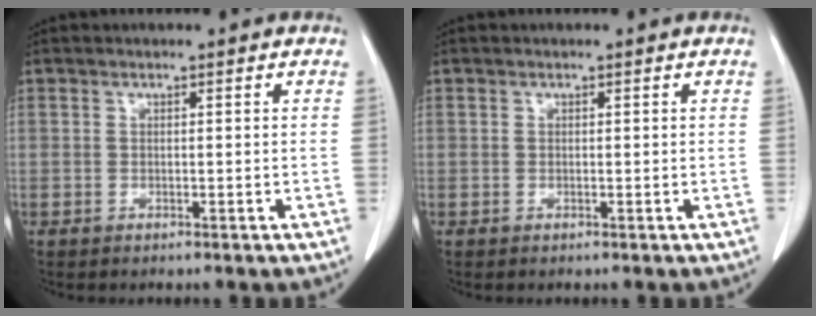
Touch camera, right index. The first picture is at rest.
{"total": 0.0}